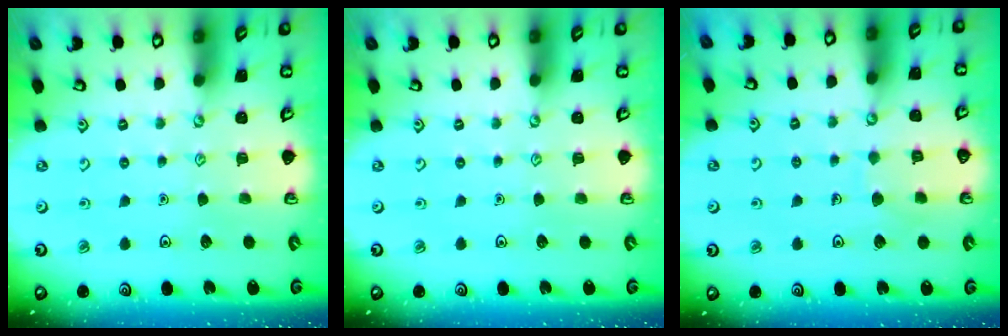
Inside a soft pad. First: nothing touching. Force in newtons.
{"total": 0.0}
{"total": 5.7, "press": 5.7, "slide": 0.2}